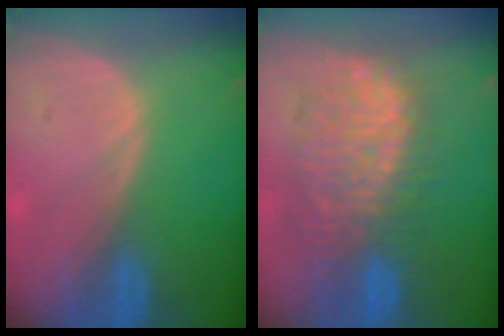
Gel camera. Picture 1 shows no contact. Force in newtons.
{"total": 10.4, "press": 9.8, "slide": 3.5}